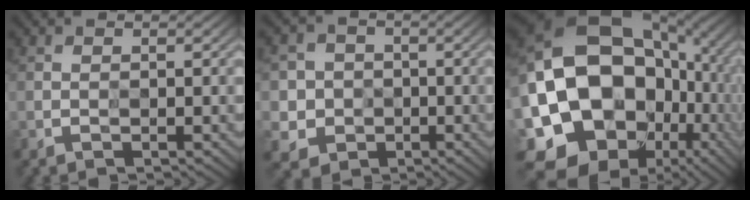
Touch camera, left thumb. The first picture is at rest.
{"total": 4.8, "force": [0.0, 4.8, 0.0], "torque": [-0.029, -0.004, -0.012]}
{"total": 21.9, "force": [-1.9, 18.8, 11.2], "torque": [-0.245, 0.001, -0.055]}